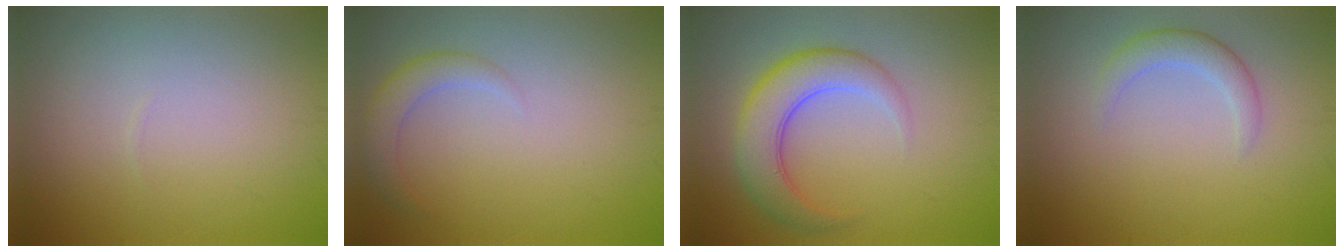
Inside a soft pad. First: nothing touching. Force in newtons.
{"total": 2.2, "press": 2.2, "slide": 0.1}
{"total": 5.4, "press": 5.4, "slide": 0.1}
{"total": 2.3, "press": 2.3, "slide": 0.1}